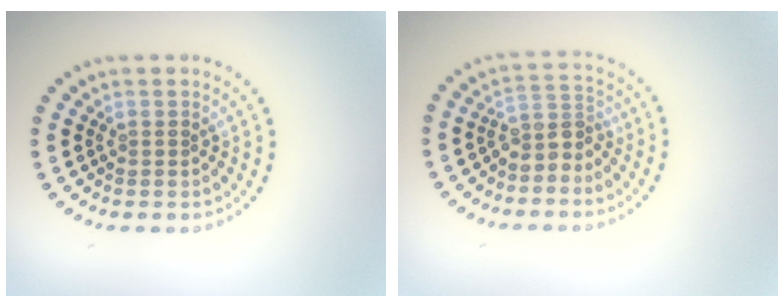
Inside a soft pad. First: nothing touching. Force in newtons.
{"total": 2.6, "press": 2.0, "slide": 1.7}